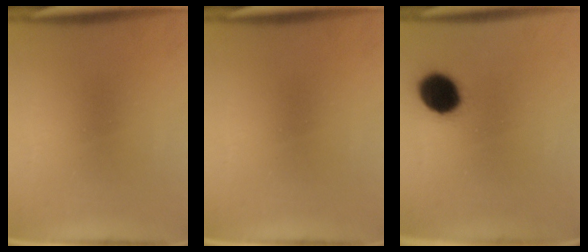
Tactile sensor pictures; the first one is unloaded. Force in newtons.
{"total": 0.0}
{"total": 10.7}